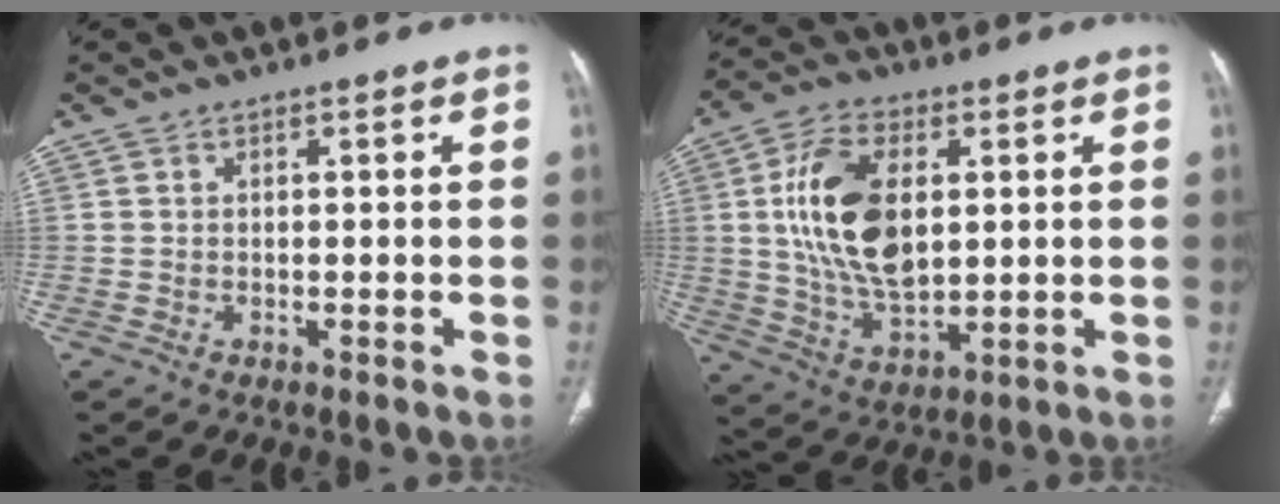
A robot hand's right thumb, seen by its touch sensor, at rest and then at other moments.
{"total": 16.3, "force": [2.6, 9.1, 13.3], "torque": [-0.243, -0.007, 0.055]}